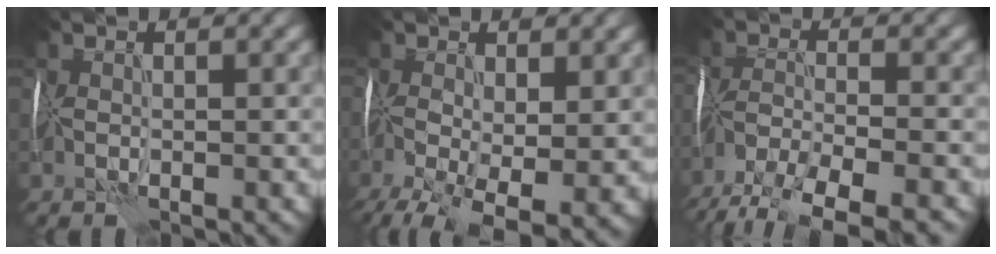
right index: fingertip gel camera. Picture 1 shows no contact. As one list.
[{"total": 9.7, "force": [-3.7, 4.5, 7.8], "torque": [-0.155, -0.033, -0.049]}, {"total": 8.3, "force": [-6.6, 2.2, 4.5], "torque": [-0.074, -0.020, -0.115]}]